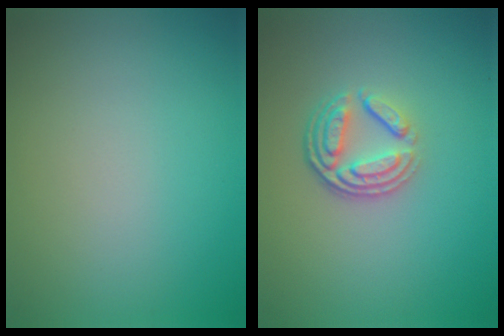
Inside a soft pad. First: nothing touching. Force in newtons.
{"total": 3.9, "press": 2.8, "slide": 2.7}